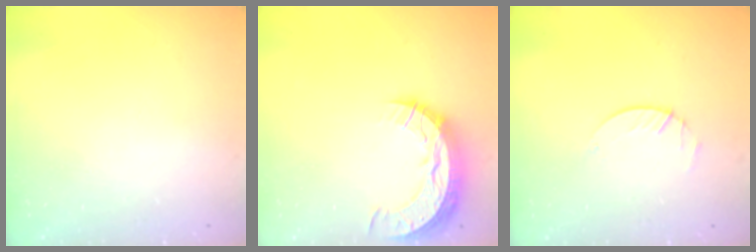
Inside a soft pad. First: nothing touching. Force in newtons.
{"total": 12.2, "press": 12.2, "slide": 0.9}
{"total": 1.8, "press": 1.8, "slide": 0.2}